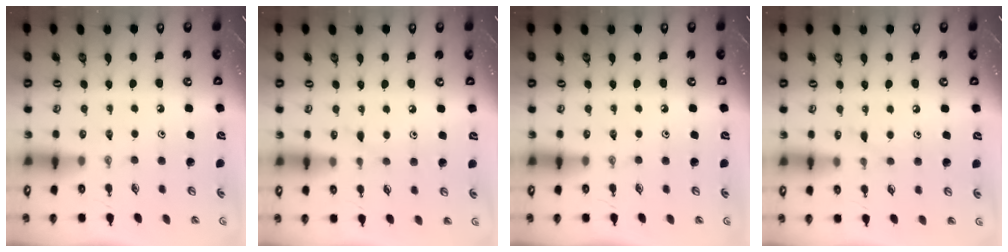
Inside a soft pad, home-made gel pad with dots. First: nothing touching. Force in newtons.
{"total": 5.0, "press": 4.9, "slide": 0.6}
{"total": 0.0}
{"total": 5.0, "press": 5.0, "slide": 0.3}